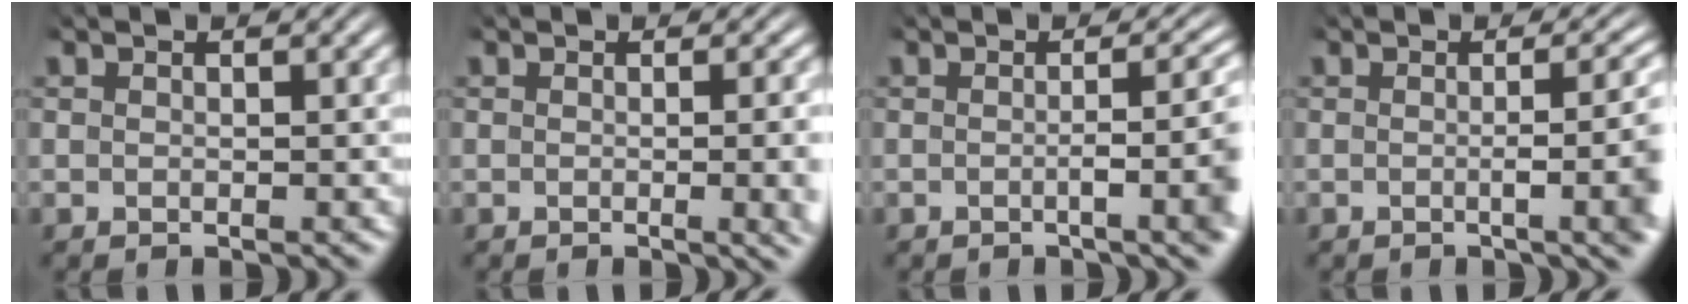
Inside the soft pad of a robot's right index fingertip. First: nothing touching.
{"total": 3.7, "force": [-0.1, 1.0, 3.6], "torque": [-0.026, 0.014, -0.012]}
{"total": 4.6, "force": [-0.5, 1.5, 4.4], "torque": [-0.049, 0.007, -0.017]}
{"total": 5.2, "force": [0.0, 1.7, 4.9], "torque": [-0.052, 0.011, -0.013]}